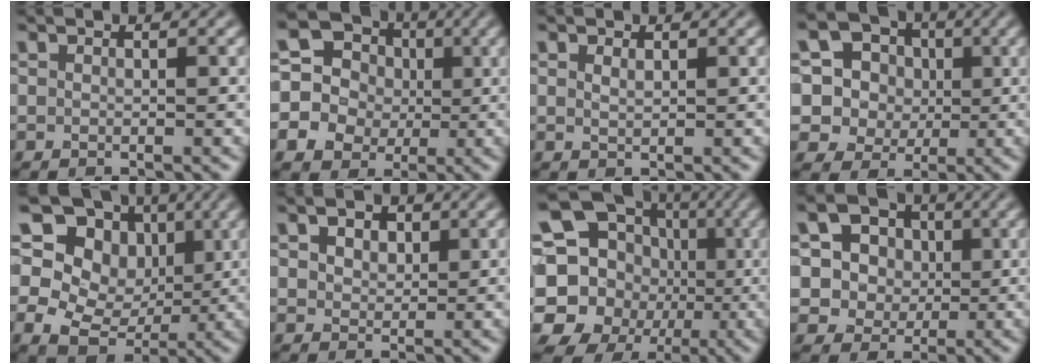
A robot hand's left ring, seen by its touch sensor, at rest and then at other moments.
{"total": 14.2, "force": [0.0, 13.5, 4.3], "torque": [-0.125, 0.008, -0.030]}
{"total": 0.9, "force": [0.6, 0.4, 0.5], "torque": [-0.012, -0.002, 0.013]}
{"total": 14.0, "force": [3.4, 12.7, 5.0], "torque": [-0.144, 0.042, 0.047]}
{"total": 11.6, "force": [3.8, 9.4, 5.6], "torque": [-0.125, 0.040, 0.043]}
{"total": 3.8, "force": [1.9, 2.5, 2.1], "torque": [-0.042, 0.011, 0.019]}
{"total": 21.1, "force": [-2.1, 19.3, 8.3], "torque": [-0.166, 0.007, -0.071]}
{"total": 8.4, "force": [2.3, 7.3, 3.5], "torque": [-0.076, 0.025, 0.028]}